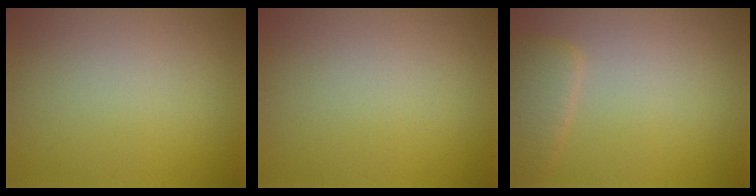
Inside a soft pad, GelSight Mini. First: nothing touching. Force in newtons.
{"total": 0.0}
{"total": 2.9, "press": 2.9, "slide": 0.3}